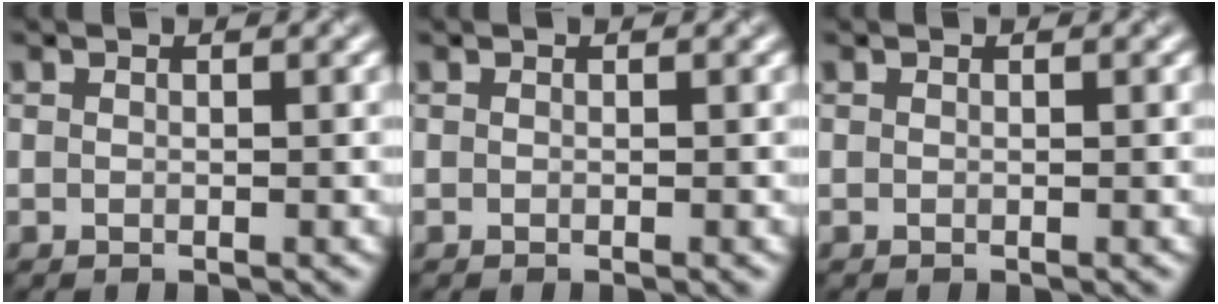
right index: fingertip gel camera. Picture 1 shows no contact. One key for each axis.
{"total": 0.0}
{"total": 0.0}